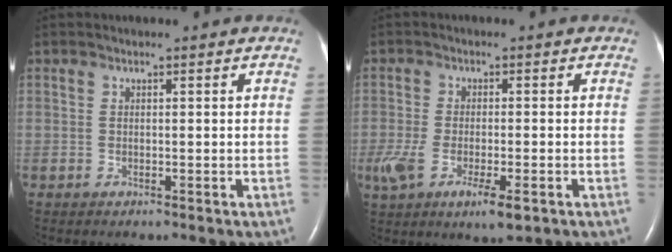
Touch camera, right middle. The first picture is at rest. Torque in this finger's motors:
{"motor_torque": [1.12, -0.55, 0.18, 0.08]}